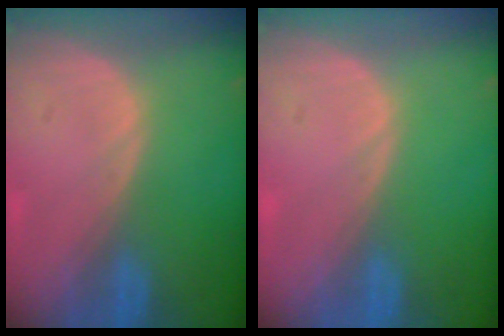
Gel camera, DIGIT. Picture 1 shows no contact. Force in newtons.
{"total": 0.0}